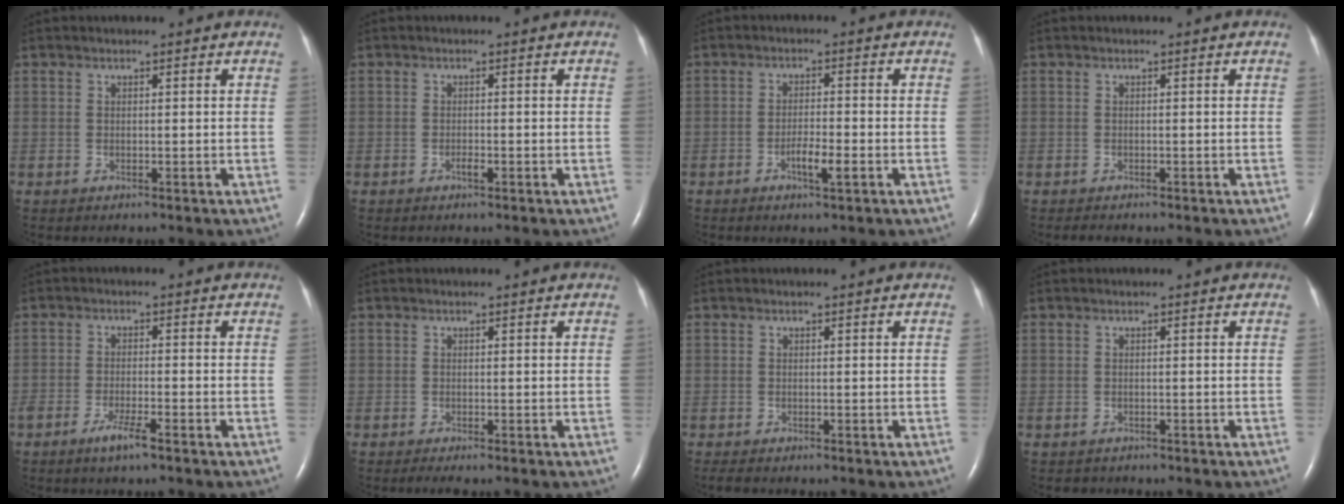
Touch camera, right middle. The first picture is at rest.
{"total": 0.8, "force": [-0.5, 0.1, 0.6], "torque": [-0.016, -0.001, -0.007]}
{"total": 3.3, "force": [-1.5, 0.3, 2.9], "torque": [-0.054, -0.001, -0.026]}
{"total": 0.7, "force": [-0.7, 0.1, 0.2], "torque": [-0.011, -0.004, -0.009]}
{"total": 3.5, "force": [-2.4, 0.2, 2.6], "torque": [-0.057, -0.006, -0.044]}
{"total": 1.0, "force": [-0.8, -0.1, 0.7], "torque": [-0.018, -0.005, -0.015]}
{"total": 1.1, "force": [-0.9, 0.1, 0.5], "torque": [-0.016, -0.005, -0.014]}
{"total": 0.9, "force": [-0.7, 0.5, -0.1], "torque": [-0.007, 0.000, -0.011]}